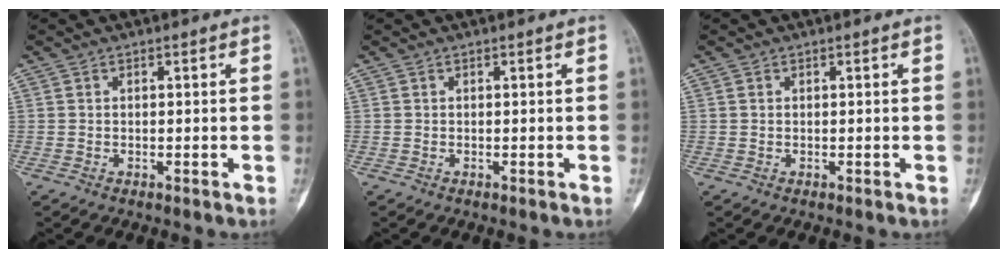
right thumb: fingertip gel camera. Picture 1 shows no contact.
{"total": 0.0}
{"total": 0.0}